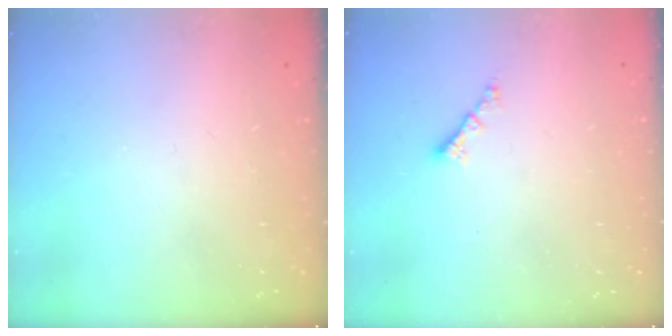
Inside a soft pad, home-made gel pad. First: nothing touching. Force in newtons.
{"total": 1.8, "press": 1.8, "slide": 0.2}